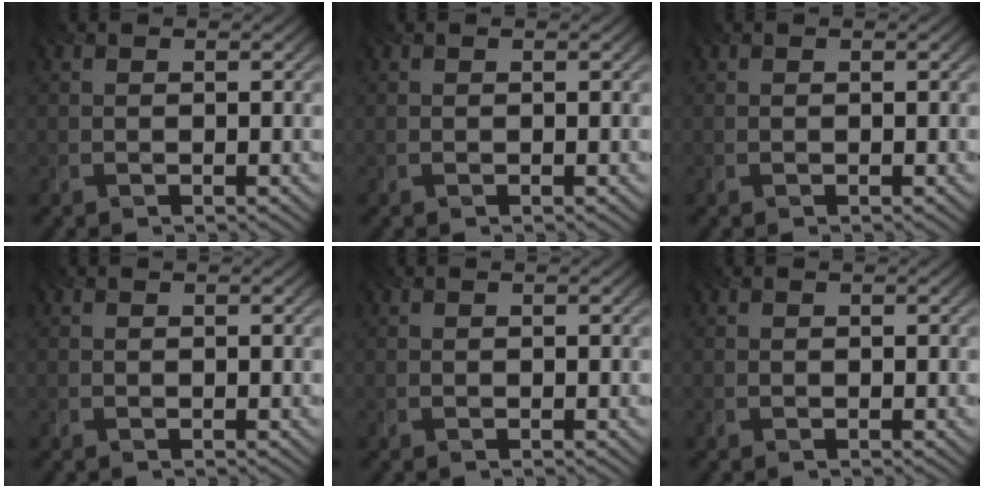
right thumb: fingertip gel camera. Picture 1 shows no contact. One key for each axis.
{"total": 0.0}
{"total": 0.0}
{"total": 0.0}
{"total": 0.0}
{"total": 0.0}